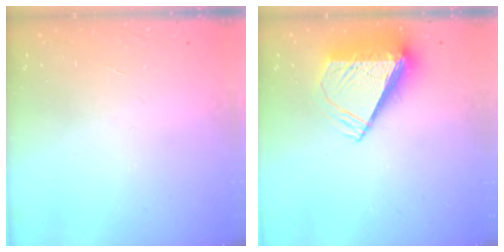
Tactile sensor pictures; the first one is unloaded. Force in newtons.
{"total": 9.7, "press": 9.6, "slide": 1.4}